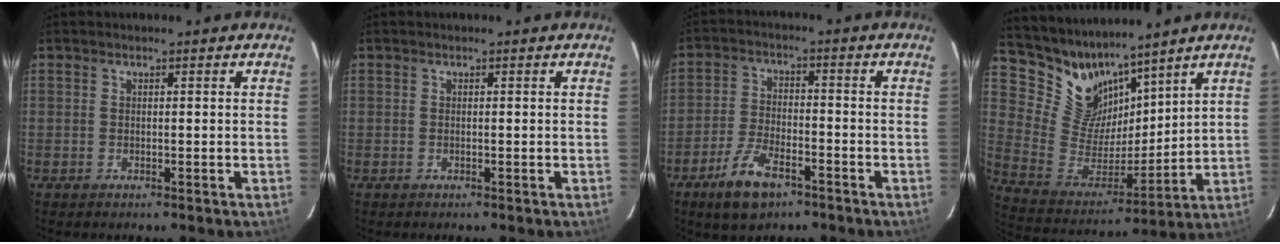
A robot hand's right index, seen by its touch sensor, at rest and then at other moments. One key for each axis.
{"total": 0.0}
{"total": 8.9, "fx": -5.6, "fy": 3.8, "fz": 5.7, "tx": -0.131, "ty": -0.005, "tz": -0.104}
{"total": 13.3, "fx": 11.0, "fy": 6.5, "fz": 3.7, "tx": -0.086, "ty": -0.008, "tz": 0.226}